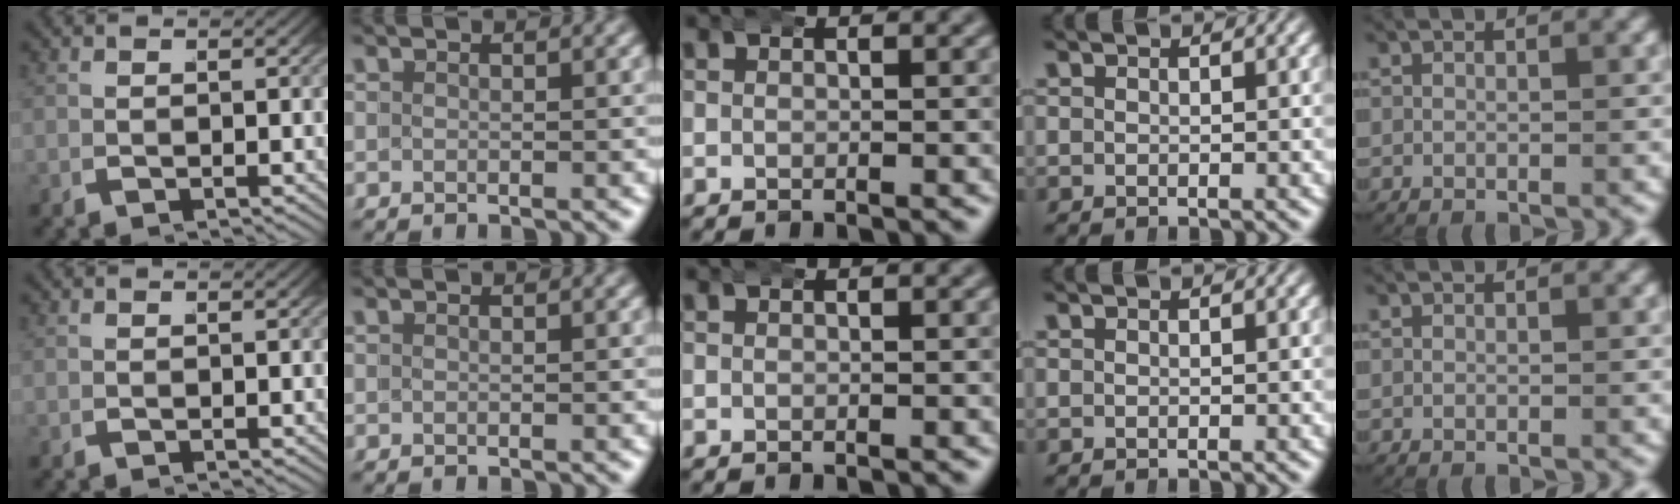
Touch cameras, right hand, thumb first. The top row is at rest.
{}